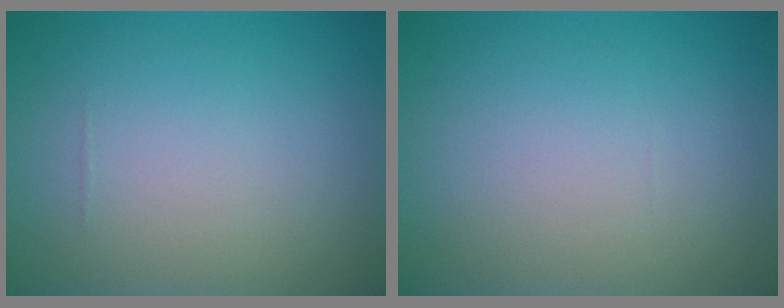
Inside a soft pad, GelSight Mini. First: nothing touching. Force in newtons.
{"total": 0.0}